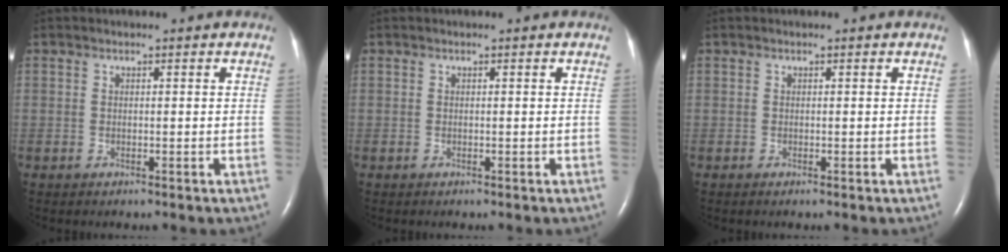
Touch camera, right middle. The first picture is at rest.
{"total": 0.0}
{"total": 0.0}